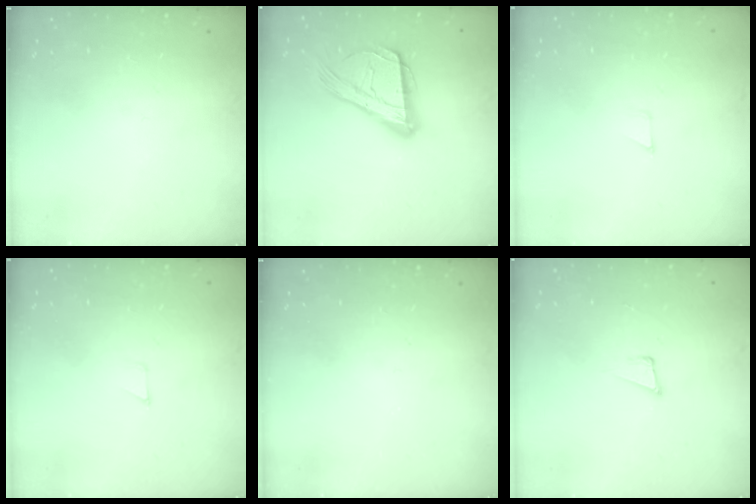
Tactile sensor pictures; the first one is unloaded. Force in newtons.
{"total": 17.8, "press": 17.7, "slide": 2.4}
{"total": 2.6, "press": 2.6, "slide": 0.2}
{"total": 2.6, "press": 2.6, "slide": 0.2}
{"total": 0.0}
{"total": 4.0, "press": 2.7, "slide": 2.9}